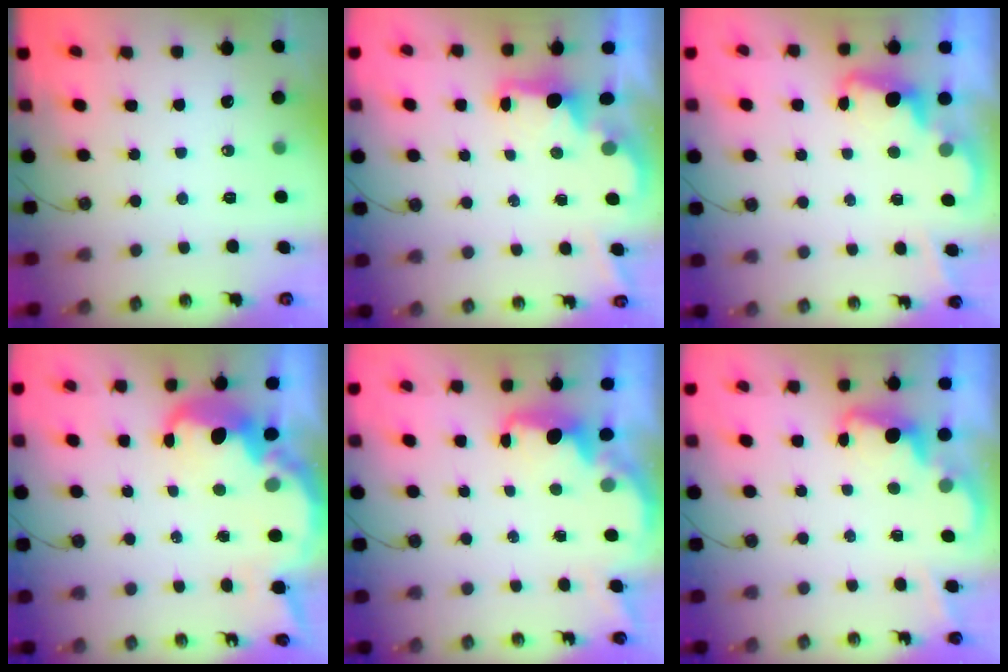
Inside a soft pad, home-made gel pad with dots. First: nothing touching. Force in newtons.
{"total": 1.9, "press": 1.8, "slide": 0.7}
{"total": 2.3, "press": 2.3, "slide": 0.5}
{"total": 8.3, "press": 8.3, "slide": 0.8}
{"total": 2.5, "press": 2.4, "slide": 0.8}
{"total": 2.0, "press": 1.9, "slide": 0.5}